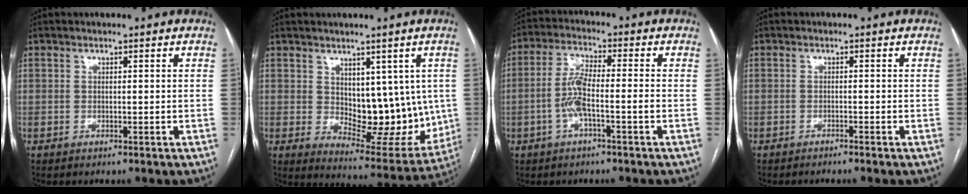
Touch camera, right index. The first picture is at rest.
{"total": 13.1, "force": [1.1, 7.3, 10.9], "torque": [-0.130, -0.005, 0.043]}
{"total": 6.1, "force": [-1.8, 1.0, 5.8], "torque": [-0.126, 0.017, -0.034]}
{"total": 1.6, "force": [-1.4, -0.3, 0.8], "torque": [-0.013, 0.004, -0.020]}